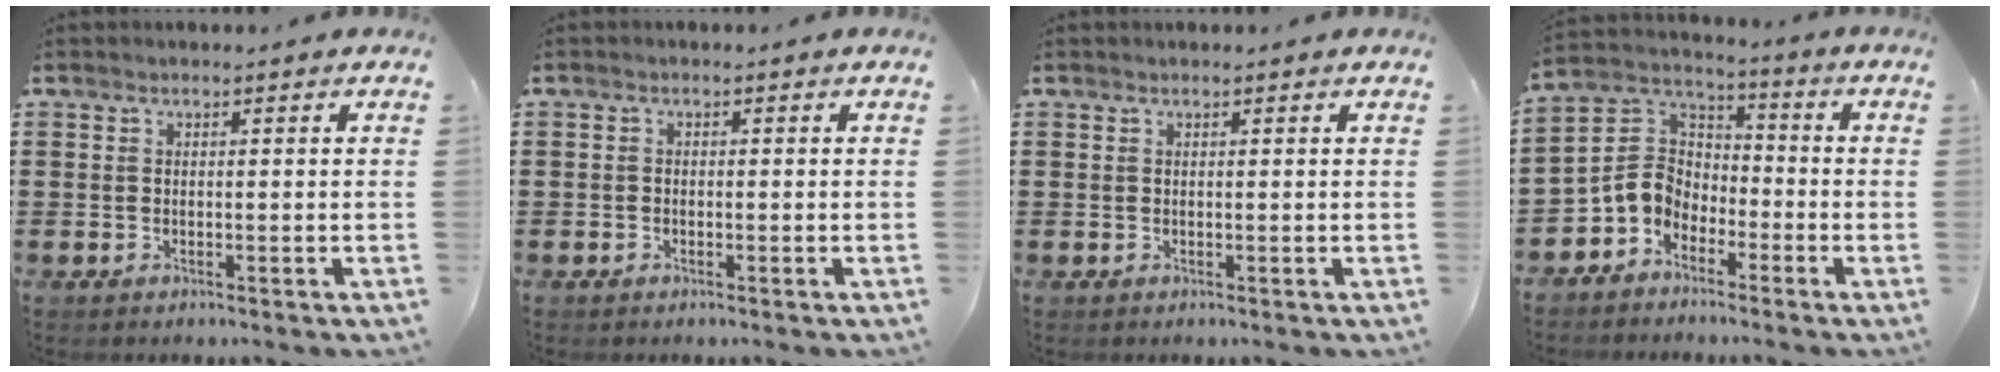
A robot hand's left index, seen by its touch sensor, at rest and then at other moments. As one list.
[{"total": 0.8, "force": [-0.6, 0.5, 0.1], "torque": [-0.004, 0.002, -0.014]}, {"total": 0.0}, {"total": 6.3, "force": [-3.3, 4.9, 2.2], "torque": [-0.078, 0.006, -0.074]}]